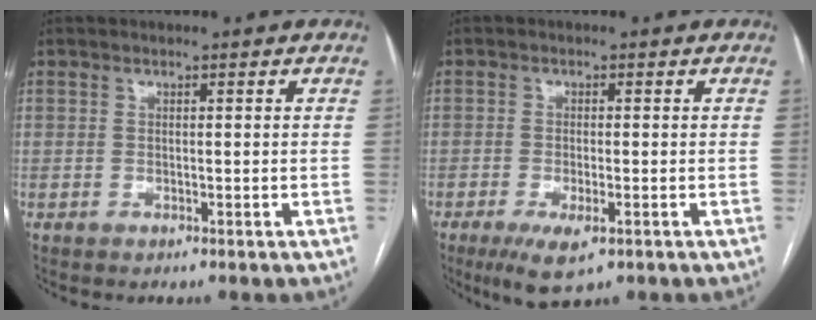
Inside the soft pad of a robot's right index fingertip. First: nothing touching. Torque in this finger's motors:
{"motor_torque": [0.49, -0.24, 0.20, 0.06]}